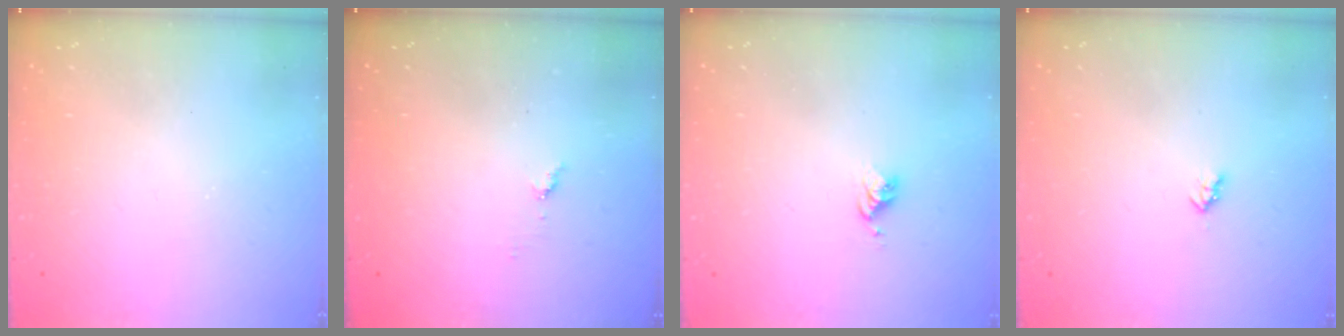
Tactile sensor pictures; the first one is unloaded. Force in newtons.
{"total": 4.3, "press": 4.2, "slide": 0.5}
{"total": 4.3, "press": 4.2, "slide": 0.5}
{"total": 2.2, "press": 2.1, "slide": 0.4}